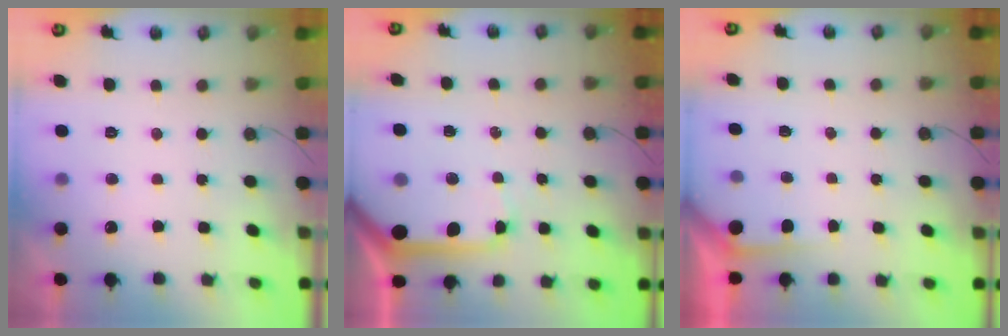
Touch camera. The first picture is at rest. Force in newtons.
{"total": 12.8, "press": 12.7, "slide": 1.4}
{"total": 2.7, "press": 2.7, "slide": 0.3}